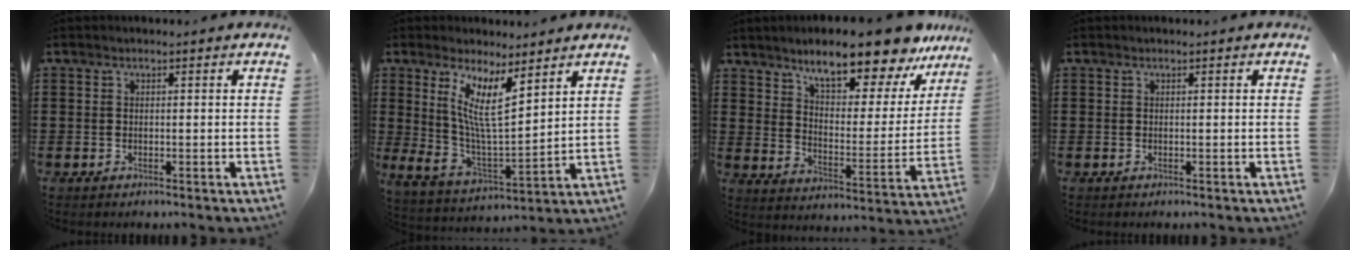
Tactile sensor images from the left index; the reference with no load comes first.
{"total": 10.2, "force": [5.2, 3.1, 8.2], "torque": [-0.171, -0.031, 0.092]}
{"total": 12.1, "force": [10.4, 1.9, 5.9], "torque": [-0.109, -0.064, 0.179]}
{"total": 0.0}